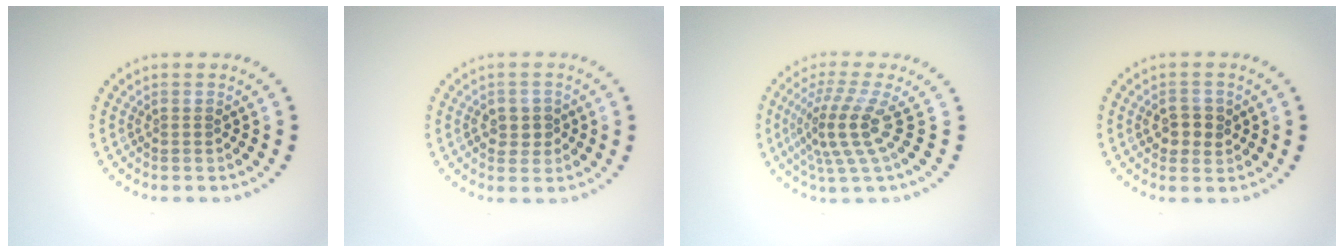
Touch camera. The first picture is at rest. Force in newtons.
{"total": 1.7, "press": 1.7, "slide": 0.3}
{"total": 4.2, "press": 2.8, "slide": 3.1}
{"total": 2.4, "press": 2.3, "slide": 0.4}